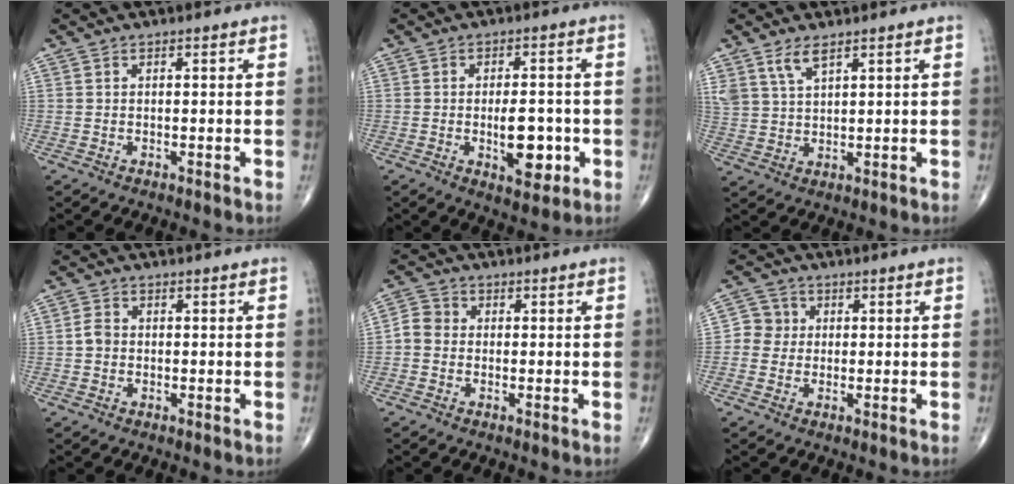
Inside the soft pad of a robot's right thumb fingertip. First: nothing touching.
{"total": 8.0, "force": [-1.8, 3.8, 6.8], "torque": [-0.081, 0.004, -0.018]}
{"total": 4.5, "force": [3.1, 1.6, 2.8], "torque": [-0.057, -0.013, 0.069]}
{"total": 2.1, "force": [-0.3, 1.7, 1.2], "torque": [-0.017, 0.005, -0.008]}
{"total": 3.5, "force": [-0.6, 3.1, 1.5], "torque": [-0.018, 0.010, -0.023]}
{"total": 3.8, "force": [0.0, 3.8, 0.7], "torque": [0.016, 0.009, -0.009]}